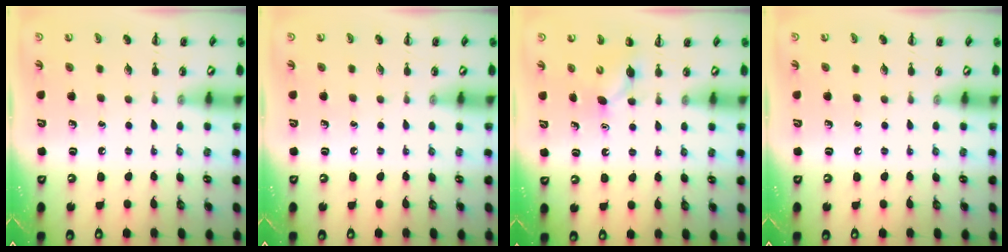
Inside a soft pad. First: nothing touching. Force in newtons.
{"total": 0.0}
{"total": 3.7, "press": 3.6, "slide": 0.9}
{"total": 0.0}